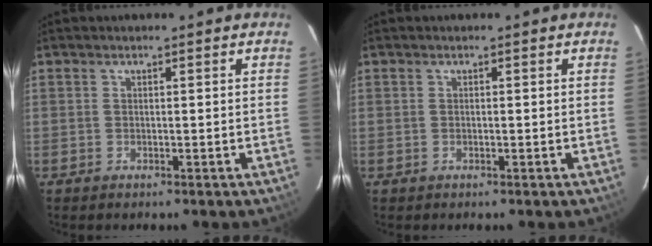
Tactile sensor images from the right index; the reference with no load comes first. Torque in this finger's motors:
{"motor_torque": [-0.06, 0.06, 0.00, 0.00]}